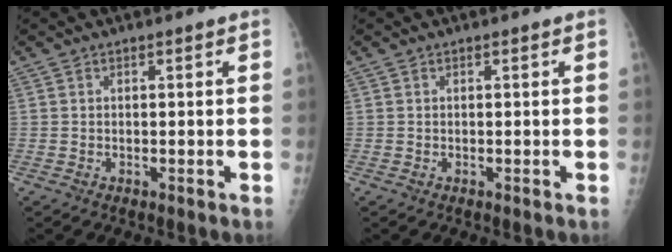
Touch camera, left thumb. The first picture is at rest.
{"total": 0.0}